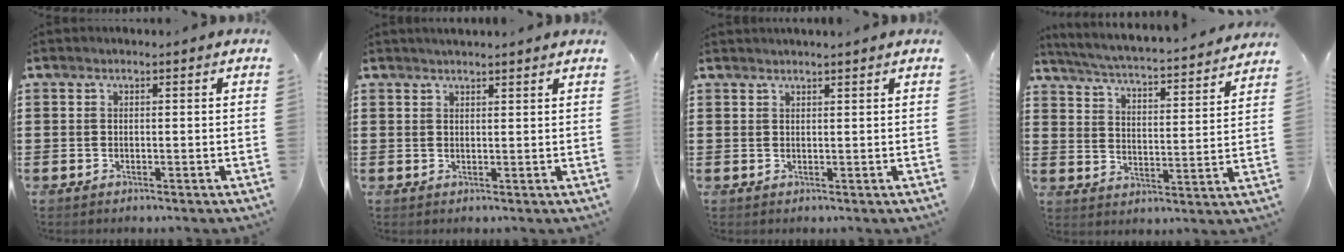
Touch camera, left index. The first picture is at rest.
{"total": 1.4, "force": [1.4, 0.0, 0.3], "torque": [-0.008, 0.003, 0.028]}
{"total": 1.2, "force": [1.2, -0.2, 0.3], "torque": [-0.005, -0.002, 0.023]}
{"total": 4.0, "force": [3.7, -0.6, 1.1], "torque": [-0.042, -0.035, 0.054]}